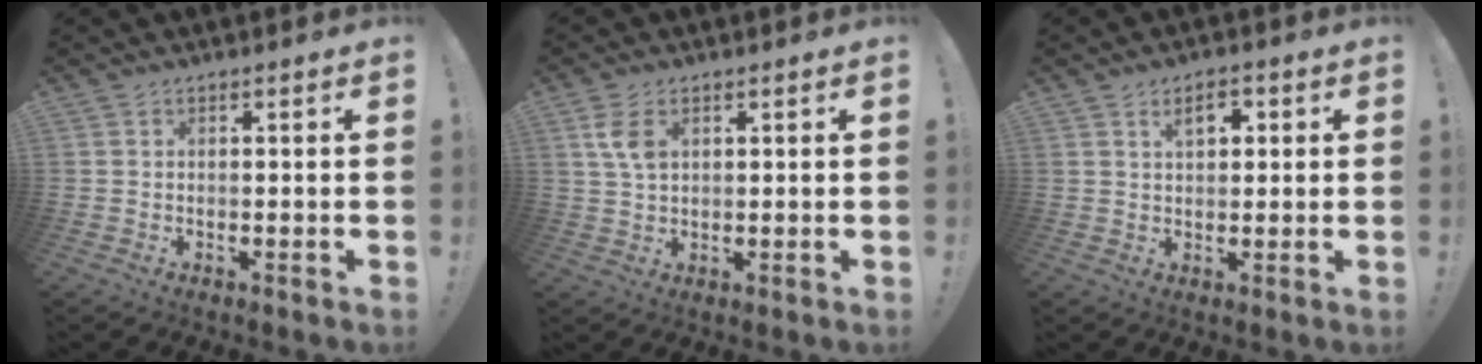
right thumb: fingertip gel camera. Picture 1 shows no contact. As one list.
[{"total": 6.1, "force": [2.2, 3.5, 4.5], "torque": [-0.080, -0.005, 0.039]}, {"total": 5.1, "force": [2.1, 2.8, 3.7], "torque": [-0.046, -0.002, 0.029]}]